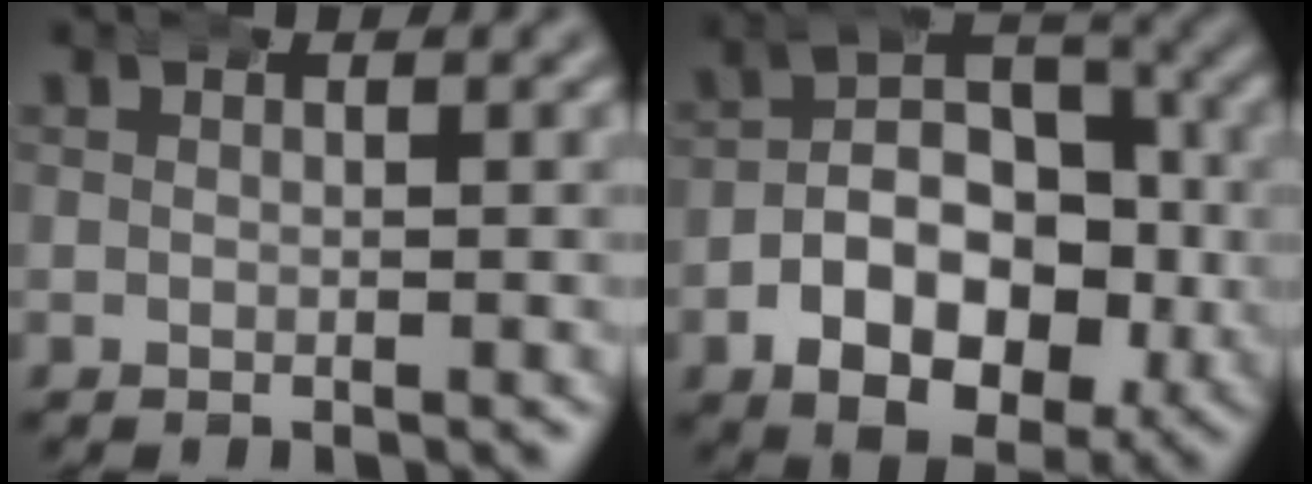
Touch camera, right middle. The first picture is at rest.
{"total": 10.6, "force": [-2.1, 7.9, 6.8], "torque": [-0.109, -0.019, -0.038]}